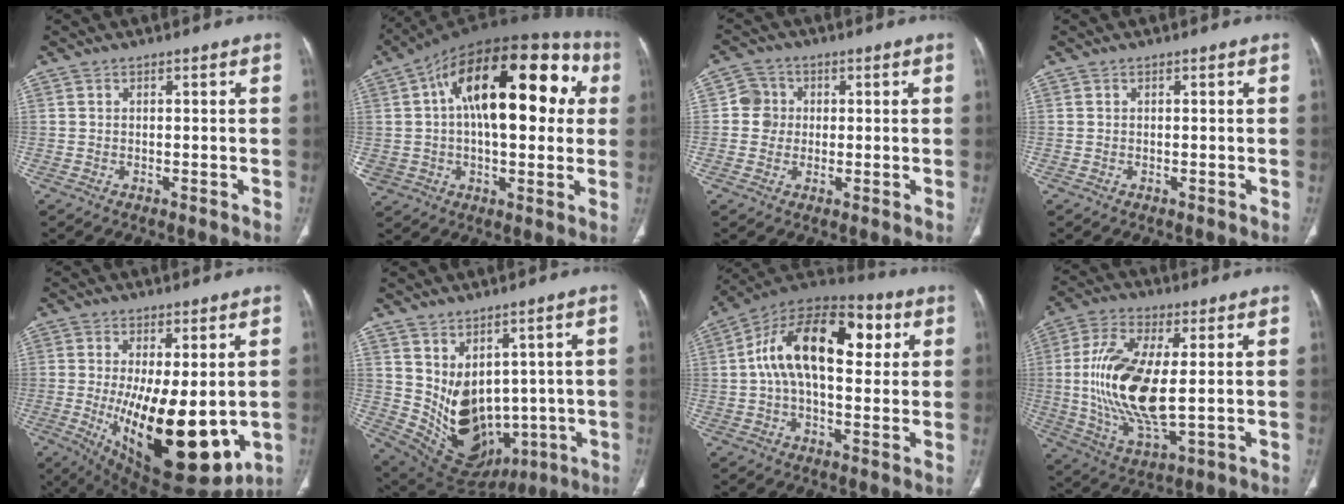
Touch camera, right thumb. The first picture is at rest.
{"total": 28.7, "force": [6.6, 15.7, 23.1], "torque": [-0.365, 0.059, 0.100]}
{"total": 4.4, "force": [0.3, 4.3, 0.8], "torque": [0.013, 0.008, 0.000]}
{"total": 0.0}
{"total": 20.5, "force": [-2.7, 8.3, 18.6], "torque": [-0.285, -0.038, -0.011]}
{"total": 15.0, "force": [0.2, 10.7, 10.5], "torque": [-0.146, -0.012, 0.053]}
{"total": 20.9, "force": [4.4, 11.3, 17.0], "torque": [-0.263, 0.030, 0.059]}
{"total": 17.7, "force": [0.8, 7.1, 16.2], "torque": [-0.335, -0.014, 0.020]}